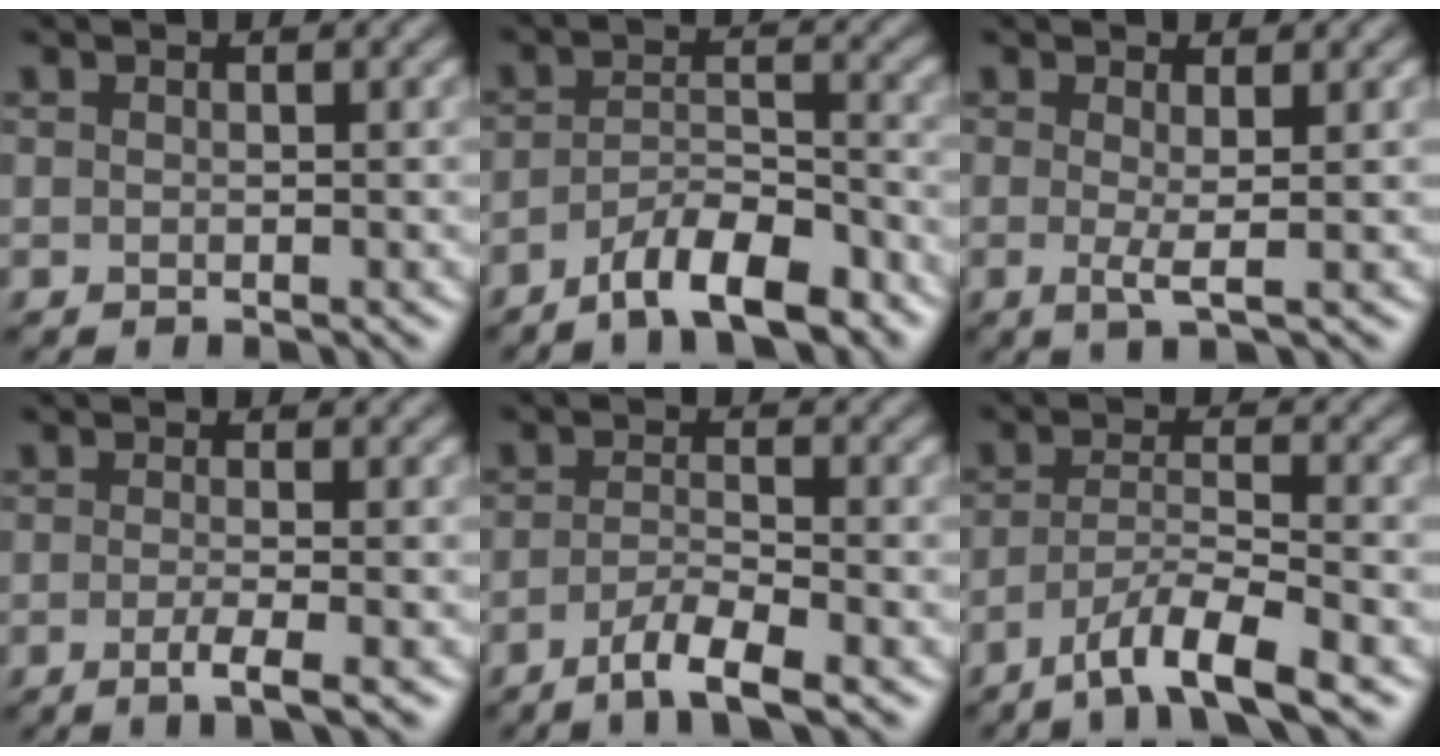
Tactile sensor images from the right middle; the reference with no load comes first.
{"total": 6.5, "force": [-4.8, 1.7, 4.0], "torque": [-0.064, 0.003, -0.080]}
{"total": 1.7, "force": [0.0, 0.2, 1.7], "torque": [-0.036, -0.007, -0.003]}
{"total": 2.5, "force": [-1.0, 0.6, 2.3], "torque": [-0.033, -0.004, -0.024]}
{"total": 3.7, "force": [-2.3, 0.7, 2.8], "torque": [-0.053, -0.002, -0.048]}
{"total": 5.9, "force": [-4.0, 1.0, 4.2], "torque": [-0.067, 0.001, -0.076]}